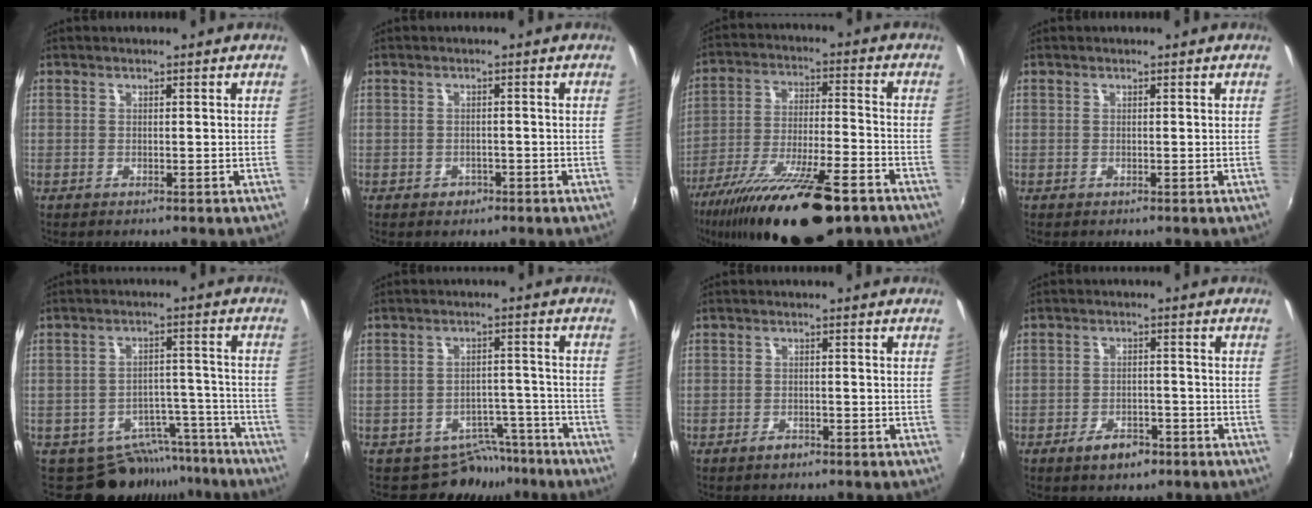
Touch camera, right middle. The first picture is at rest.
{"total": 1.9, "force": [-1.0, 1.5, 0.5], "torque": [-0.011, -0.002, -0.014]}
{"total": 23.9, "force": [-17.0, 5.7, 15.8], "torque": [-0.295, -0.060, -0.275]}
{"total": 0.0}
{"total": 10.2, "force": [-8.9, 4.7, 1.8], "torque": [-0.021, 0.031, -0.112]}
{"total": 6.8, "force": [-5.7, 3.6, 0.8], "torque": [-0.007, 0.027, -0.070]}
{"total": 1.5, "force": [-1.2, 0.7, 0.5], "torque": [-0.009, 0.000, -0.022]}
{"total": 4.6, "force": [-3.0, 2.5, 2.4], "torque": [-0.053, 0.003, -0.042]}